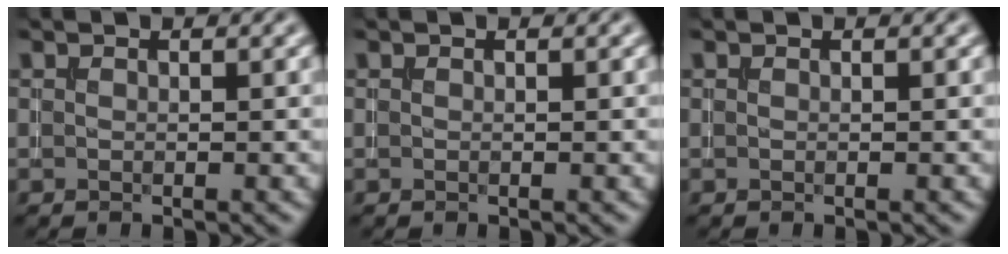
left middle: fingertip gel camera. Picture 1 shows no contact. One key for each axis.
{"total": 0.0}
{"total": 0.0}